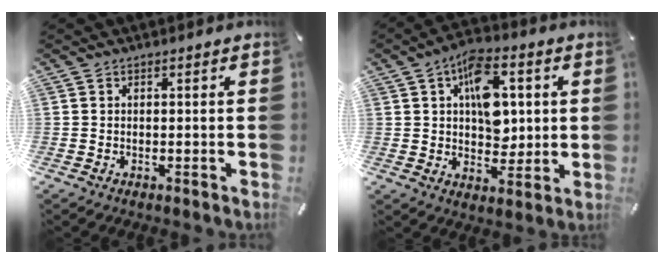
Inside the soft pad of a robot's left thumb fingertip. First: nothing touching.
{"total": 12.6, "force": [3.0, 8.5, 8.8], "torque": [-0.117, -0.001, 0.054]}